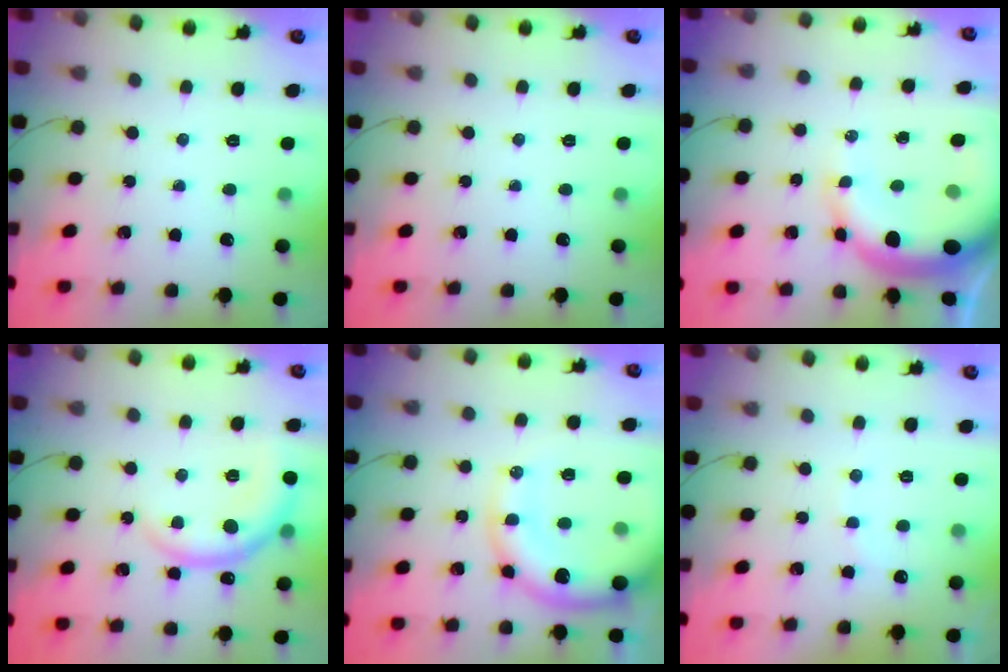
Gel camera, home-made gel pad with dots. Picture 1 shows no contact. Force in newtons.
{"total": 0.0}
{"total": 13.4, "press": 13.2, "slide": 2.8}
{"total": 8.6, "press": 8.5, "slide": 0.5}
{"total": 16.3, "press": 15.9, "slide": 3.5}
{"total": 5.3, "press": 5.3, "slide": 0.8}